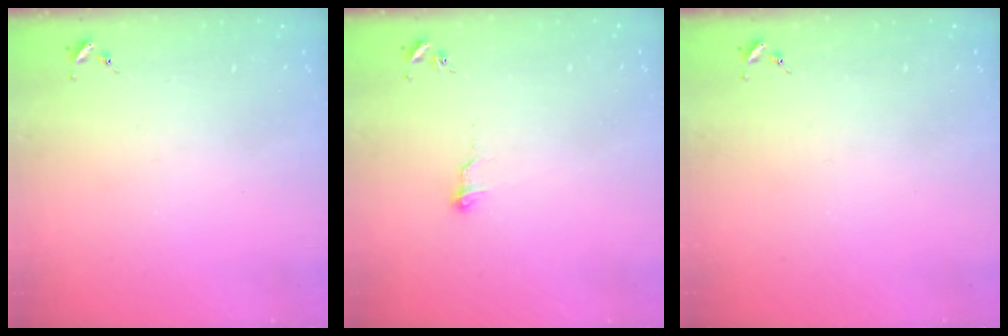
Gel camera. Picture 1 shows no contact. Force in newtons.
{"total": 6.2, "press": 6.1, "slide": 0.5}
{"total": 0.0}